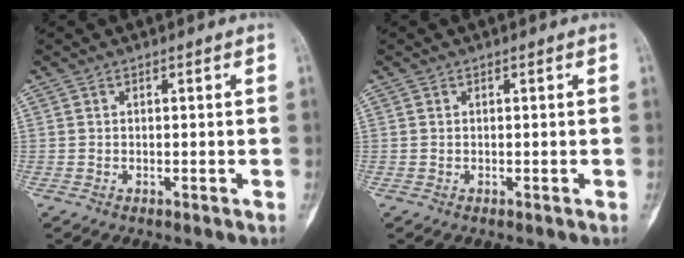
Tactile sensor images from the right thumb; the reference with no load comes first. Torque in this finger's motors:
{"motor_torque": [-0.33, 0.02, 0.34, -0.15, 0.03]}